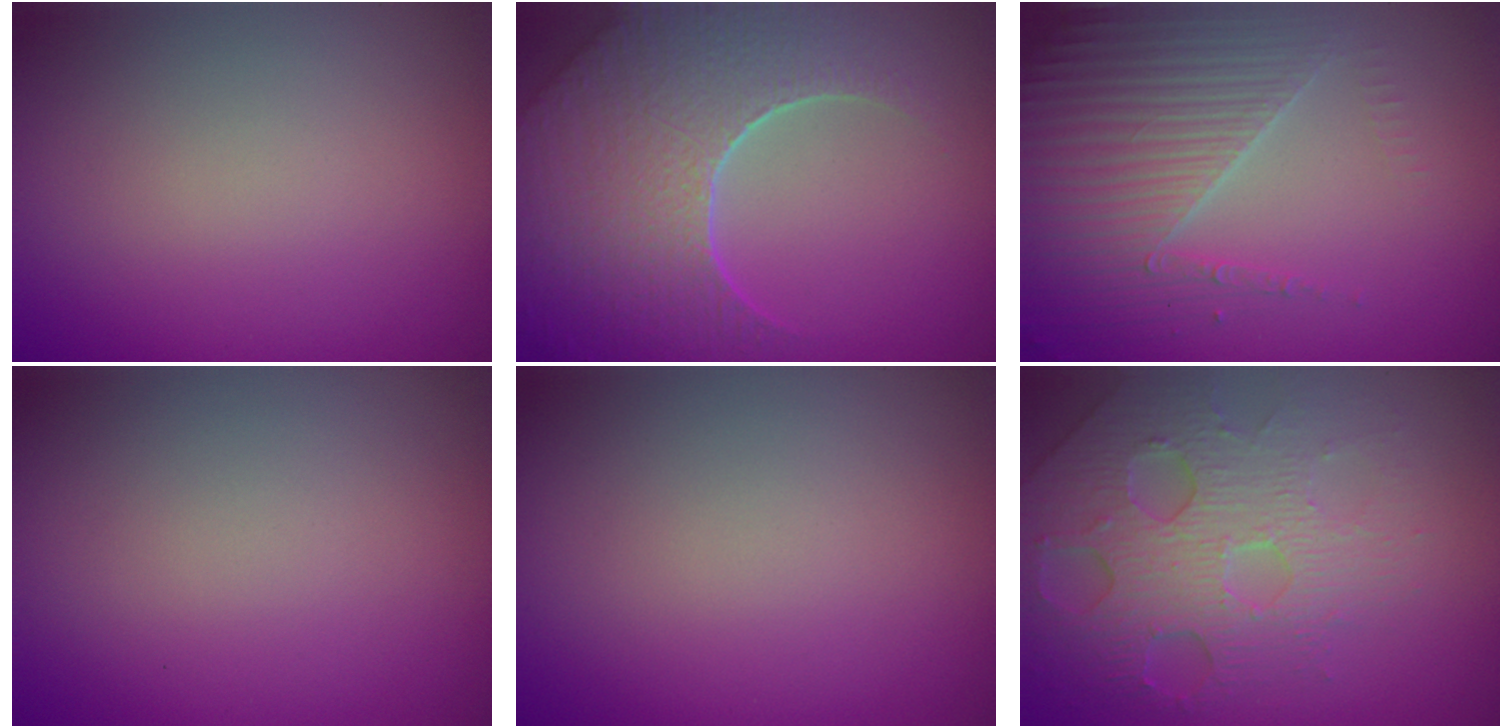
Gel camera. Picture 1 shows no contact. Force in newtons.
{"total": 8.8, "press": 6.1, "slide": 6.4}
{"total": 4.3, "press": 4.1, "slide": 1.4}
{"total": 0.0}
{"total": 0.0}
{"total": 6.6, "press": 4.7, "slide": 4.7}